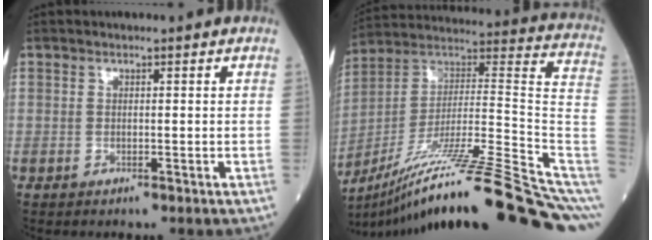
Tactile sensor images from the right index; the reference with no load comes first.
{"total": 29.6, "force": [-20.6, -0.5, 21.2], "torque": [-0.241, 0.018, -0.333]}